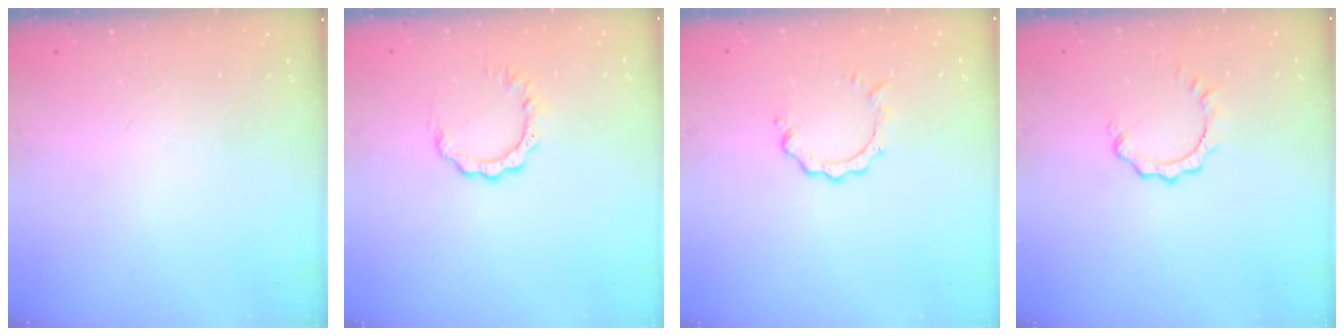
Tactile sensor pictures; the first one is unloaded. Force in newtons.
{"total": 4.9, "press": 4.9, "slide": 0.1}
{"total": 2.8, "press": 2.8, "slide": 0.4}
{"total": 3.0, "press": 3.0, "slide": 0.3}